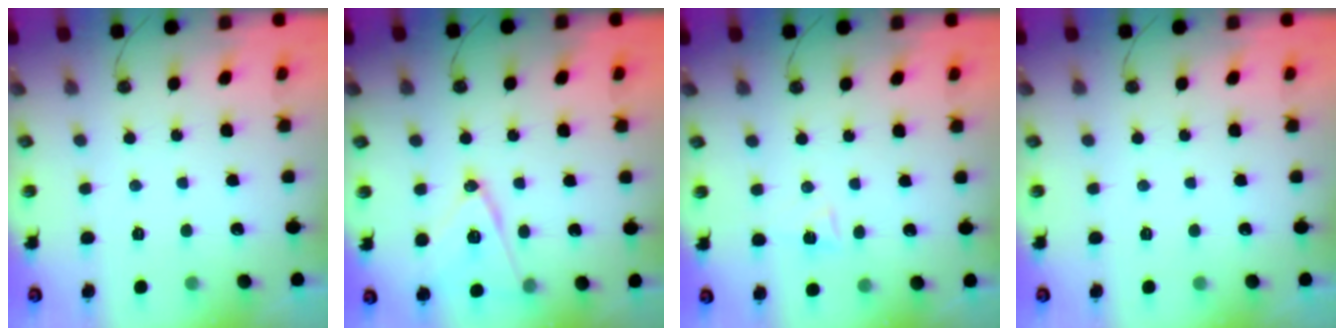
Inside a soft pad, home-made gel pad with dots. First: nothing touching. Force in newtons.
{"total": 13.8, "press": 13.3, "slide": 3.4}
{"total": 5.9, "press": 5.8, "slide": 0.8}
{"total": 2.0, "press": 0.4, "slide": 2.0}